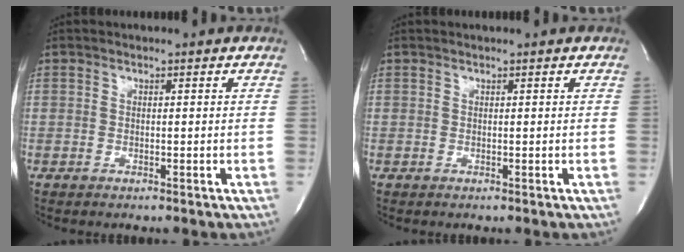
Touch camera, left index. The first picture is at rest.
{"total": 1.2, "force": [1.2, -0.1, 0.4], "torque": [-0.007, 0.011, 0.021]}